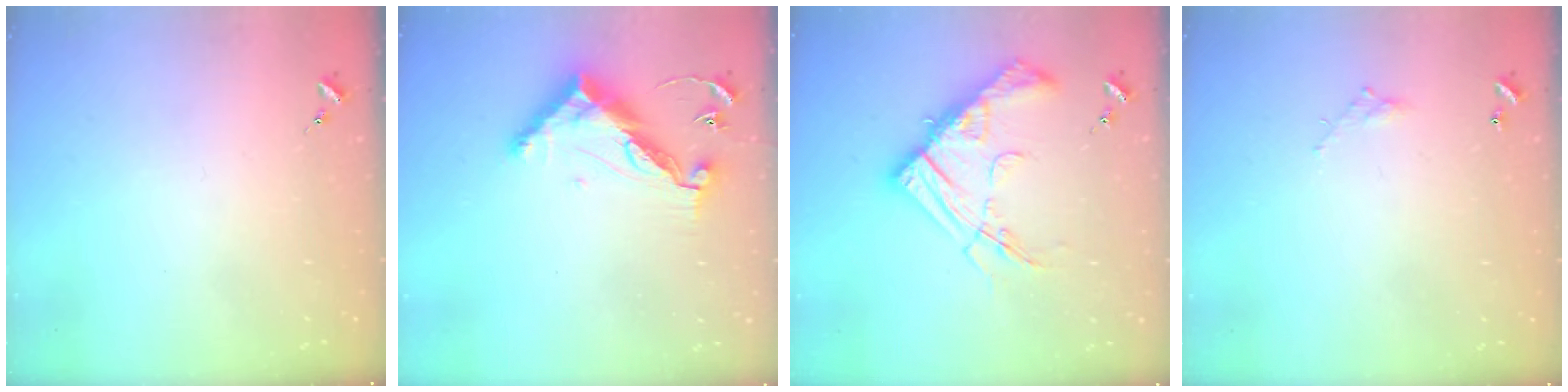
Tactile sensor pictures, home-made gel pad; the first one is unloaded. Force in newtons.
{"total": 12.8, "press": 12.8, "slide": 0.5}
{"total": 18.4, "press": 18.3, "slide": 2.0}
{"total": 3.5, "press": 3.5, "slide": 0.2}